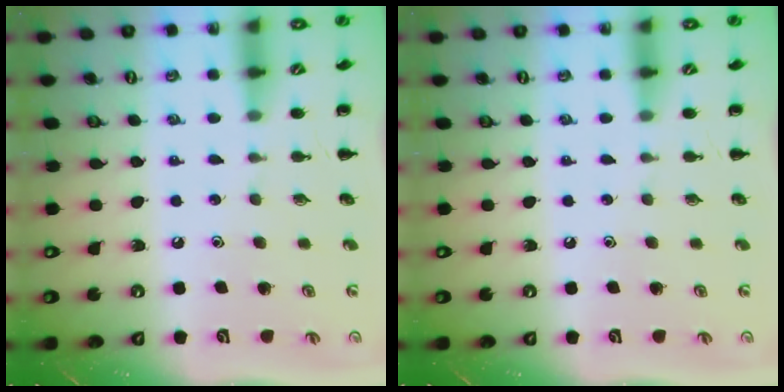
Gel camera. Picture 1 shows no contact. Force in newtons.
{"total": 0.0}